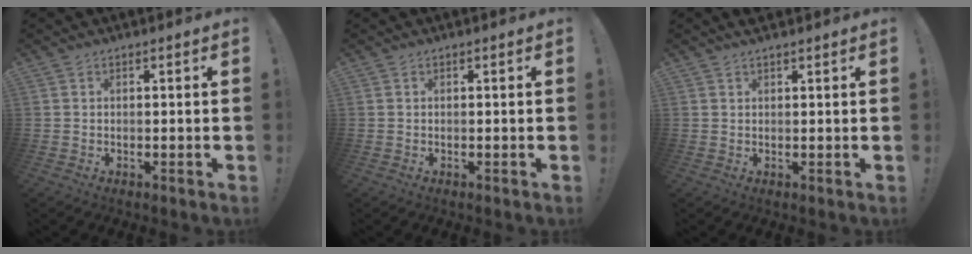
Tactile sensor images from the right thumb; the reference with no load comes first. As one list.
[{"total": 0.0}, {"total": 1.4, "force": [1.3, 0.0, 0.4], "torque": [-0.003, -0.004, 0.023]}]